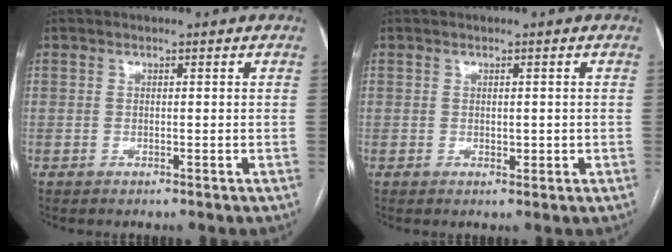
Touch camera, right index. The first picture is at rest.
{"total": 1.4, "force": [-0.1, 0.9, 1.1], "torque": [-0.016, 0.000, 0.003]}